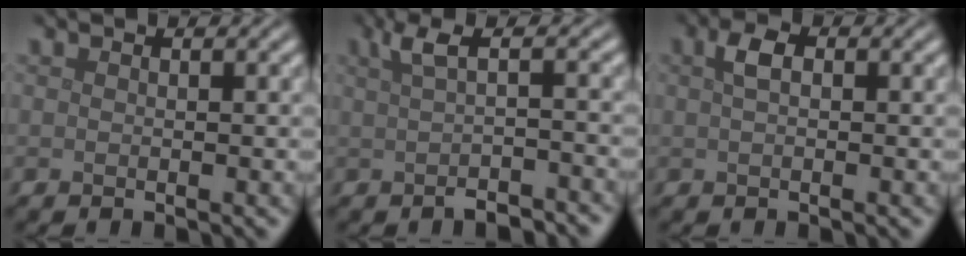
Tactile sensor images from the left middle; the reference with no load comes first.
{"total": 3.2, "force": [-0.2, 1.0, 3.0], "torque": [-0.049, 0.003, -0.003]}
{"total": 1.8, "force": [0.5, 0.9, 1.5], "torque": [-0.029, 0.006, 0.004]}